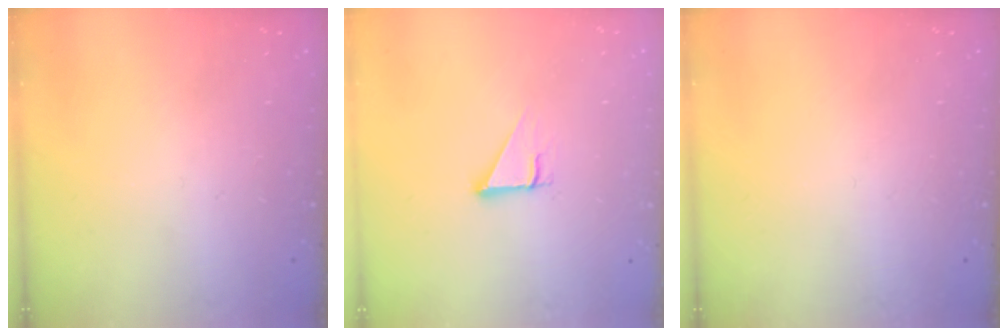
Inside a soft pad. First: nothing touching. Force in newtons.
{"total": 2.7, "press": 2.7, "slide": 0.3}
{"total": 0.0}